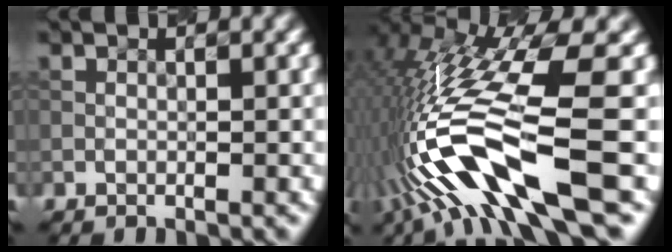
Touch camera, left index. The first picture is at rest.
{"total": 13.5, "force": [-4.2, 3.7, 12.3], "torque": [-0.249, 0.000, -0.061]}